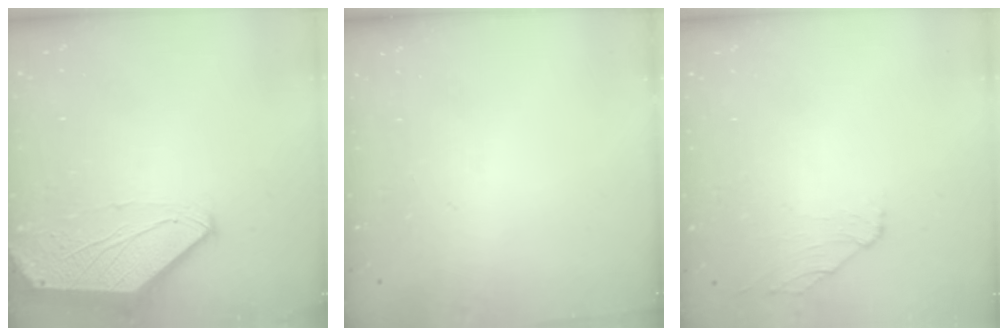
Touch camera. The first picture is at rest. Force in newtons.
{"total": 0.0}
{"total": 0.9, "press": 0.8, "slide": 0.5}